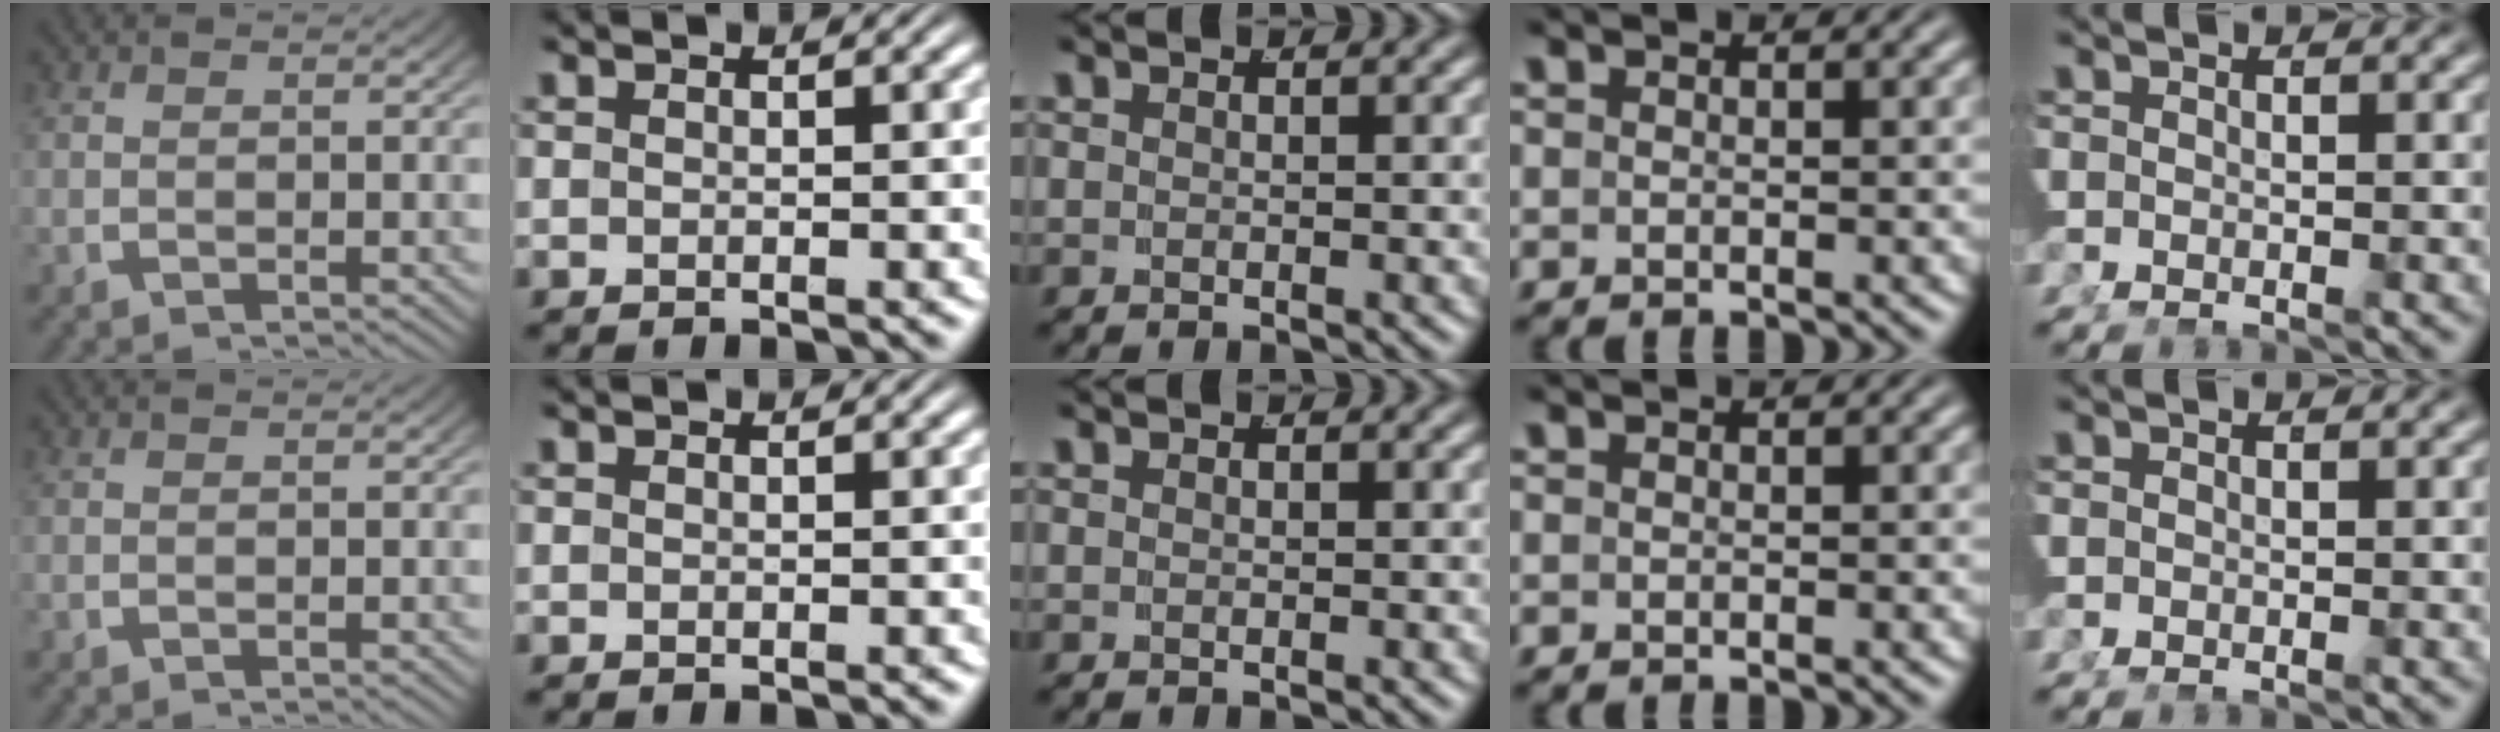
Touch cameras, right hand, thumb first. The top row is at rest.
{}